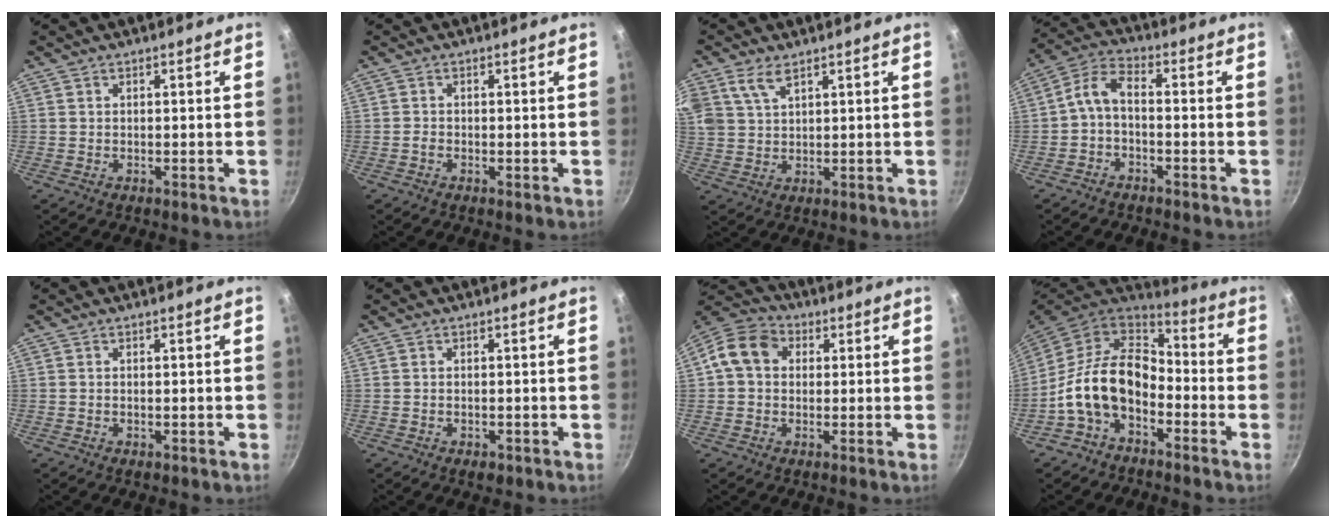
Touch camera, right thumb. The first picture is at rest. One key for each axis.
{"total": 0.8, "fx": -0.4, "fy": 0.4, "fz": 0.5, "tx": -0.014, "ty": 0.004, "tz": -0.012}
{"total": 6.7, "fx": 4.0, "fy": 3.7, "fz": 4.1, "tx": -0.077, "ty": 0.000, "tz": 0.081}
{"total": 5.5, "fx": -1.9, "fy": 2.7, "fz": 4.4, "tx": -0.101, "ty": 0.039, "tz": -0.045}
{"total": 0.6, "fx": -0.2, "fy": 0.3, "fz": 0.5, "tx": -0.006, "ty": 0.001, "tz": -0.004}
{"total": 2.0, "fx": -1.0, "fy": 1.1, "fz": 1.3, "tx": -0.022, "ty": 0.001, "tz": -0.013}
{"total": 9.3, "fx": 1.4, "fy": 7.6, "fz": 5.2, "tx": -0.071, "ty": 0.025, "tz": 0.003}
{"total": 14.7, "fx": -4.2, "fy": 9.5, "fz": 10.4, "tx": -0.170, "ty": 0.052, "tz": -0.095}